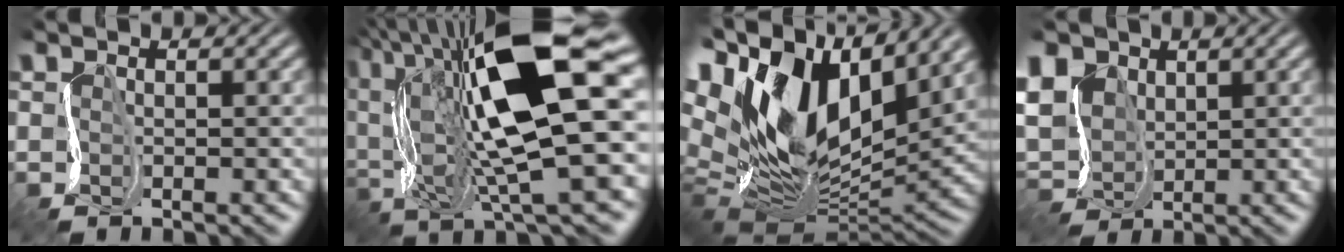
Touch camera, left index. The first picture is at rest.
{"total": 16.6, "force": [4.0, 5.9, 15.1], "torque": [-0.276, -0.014, 0.072]}
{"total": 17.2, "force": [4.6, 10.0, 13.2], "torque": [-0.263, 0.004, 0.083]}
{"total": 5.2, "force": [1.3, 4.2, 2.9], "torque": [-0.077, 0.005, 0.013]}